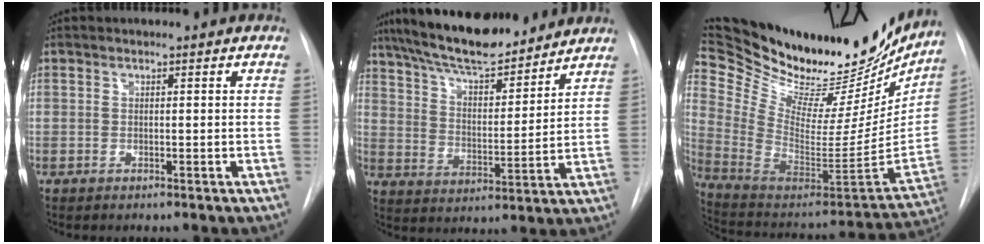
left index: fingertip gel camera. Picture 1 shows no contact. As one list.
[{"total": 17.1, "force": [14.7, 3.8, 7.8], "torque": [-0.136, 0.010, 0.242]}, {"total": 33.5, "force": [28.5, 9.3, 15.0], "torque": [-0.251, -0.060, 0.409]}]